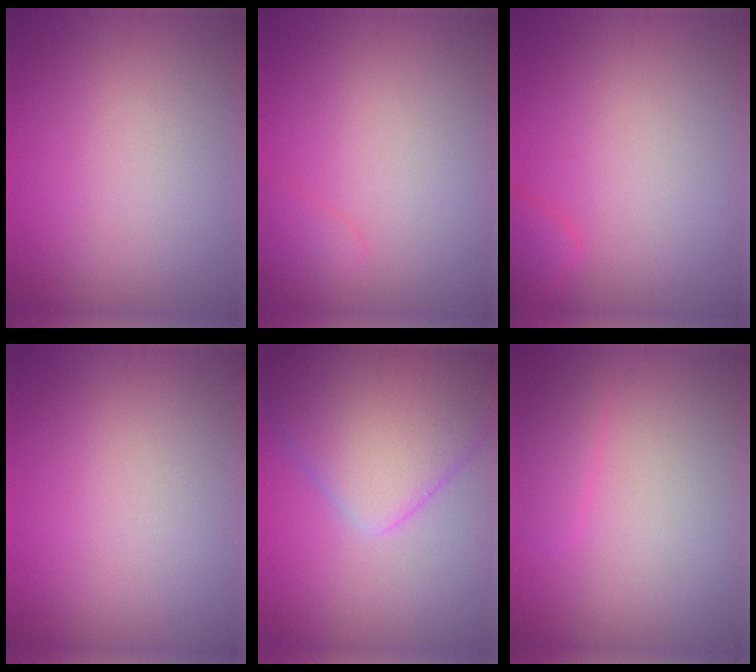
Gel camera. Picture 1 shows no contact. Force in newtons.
{"total": 1.3, "press": 1.3, "slide": 0.1}
{"total": 1.6, "press": 1.6, "slide": 0.1}
{"total": 0.0}
{"total": 8.0, "press": 8.0, "slide": 0.4}
{"total": 1.7, "press": 1.7, "slide": 0.1}